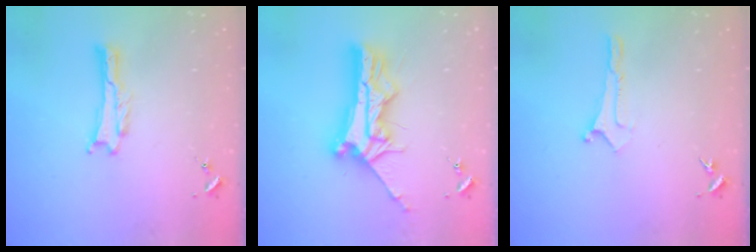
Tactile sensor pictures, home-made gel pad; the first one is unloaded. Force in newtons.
{"total": 10.4, "press": 10.4, "slide": 1.0}
{"total": 0.0}